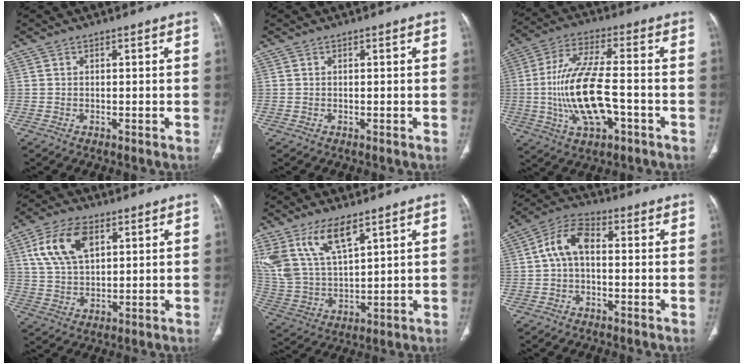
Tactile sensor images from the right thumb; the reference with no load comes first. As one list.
[{"total": 0.0}, {"total": 16.1, "force": [-3.1, 6.4, 14.5], "torque": [-0.292, 0.021, -0.053]}, {"total": 11.5, "force": [4.5, 6.4, 8.5], "torque": [-0.157, -0.004, 0.089]}, {"total": 14.1, "force": [8.3, 5.8, 9.9], "torque": [-0.197, -0.026, 0.178]}, {"total": 7.6, "force": [0.2, 4.4, 6.2], "torque": [-0.114, 0.026, -0.007]}]